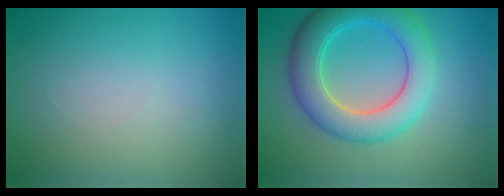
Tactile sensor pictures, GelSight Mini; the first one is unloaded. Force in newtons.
{"total": 6.5, "press": 6.5, "slide": 0.3}